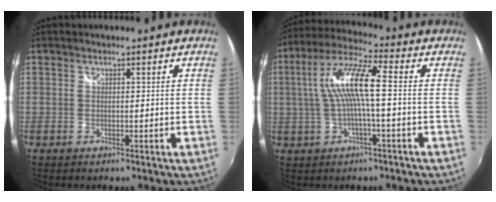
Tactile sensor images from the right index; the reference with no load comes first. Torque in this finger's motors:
{"motor_torque": [1.40, -0.01, 0.90, 0.21]}